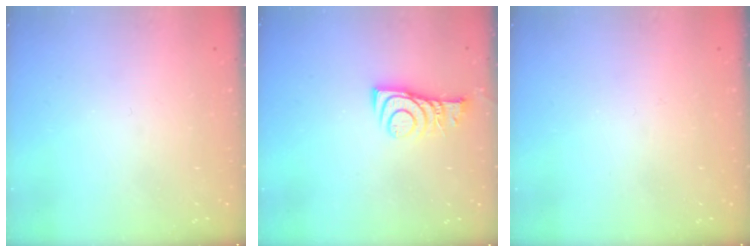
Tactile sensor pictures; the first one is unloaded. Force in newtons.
{"total": 8.9, "press": 8.8, "slide": 0.8}
{"total": 2.6, "press": 2.5, "slide": 0.3}